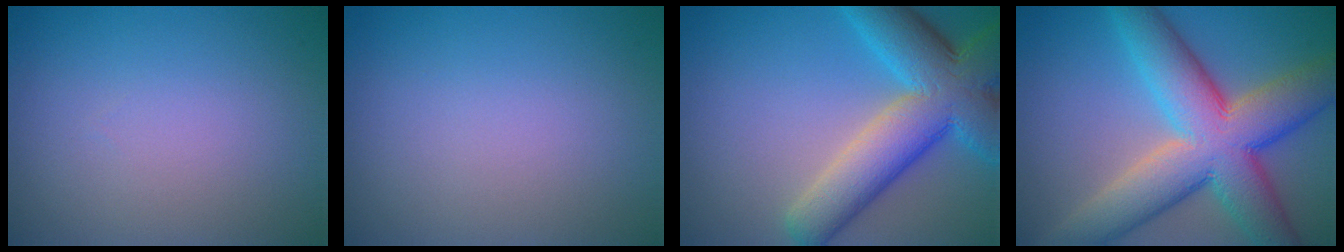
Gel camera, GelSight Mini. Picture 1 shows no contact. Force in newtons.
{"total": 0.0}
{"total": 10.4, "press": 10.4, "slide": 0.6}
{"total": 12.0, "press": 12.0, "slide": 0.7}